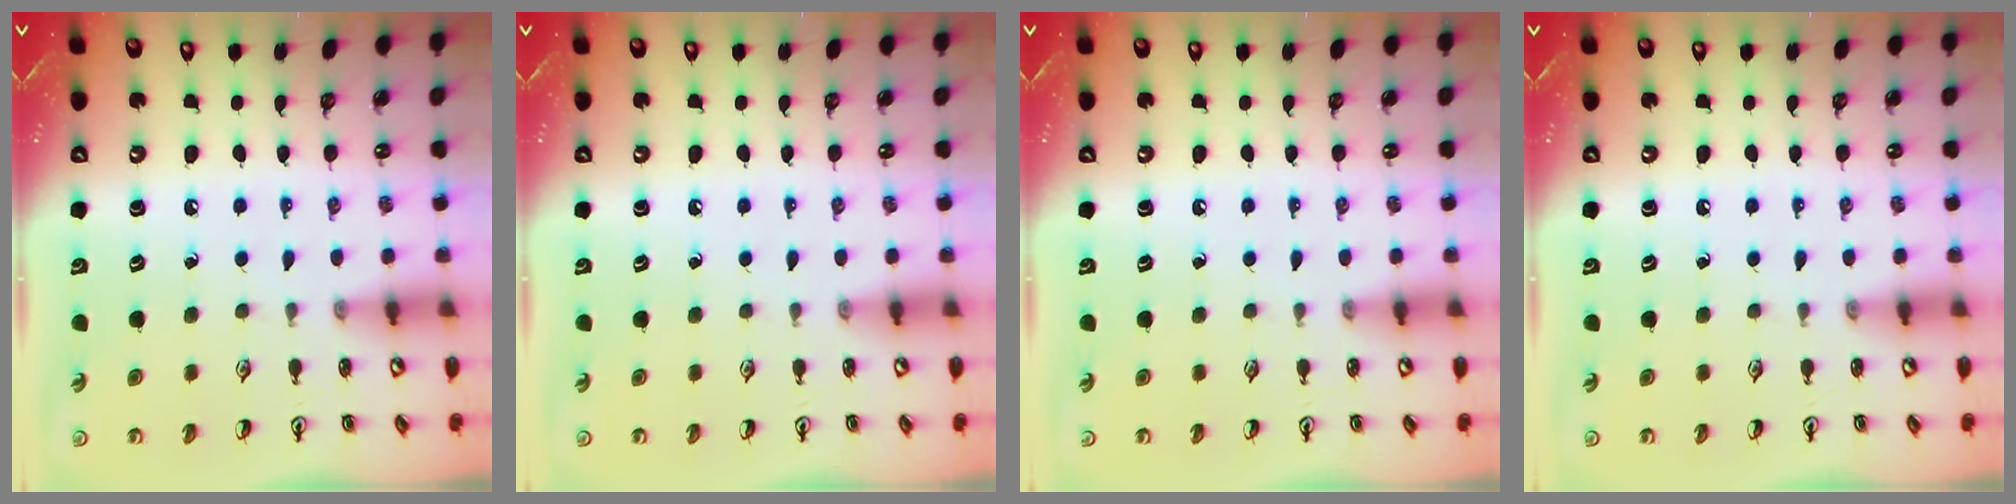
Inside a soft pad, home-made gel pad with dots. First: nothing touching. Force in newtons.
{"total": 0.0}
{"total": 0.0}
{"total": 0.0}